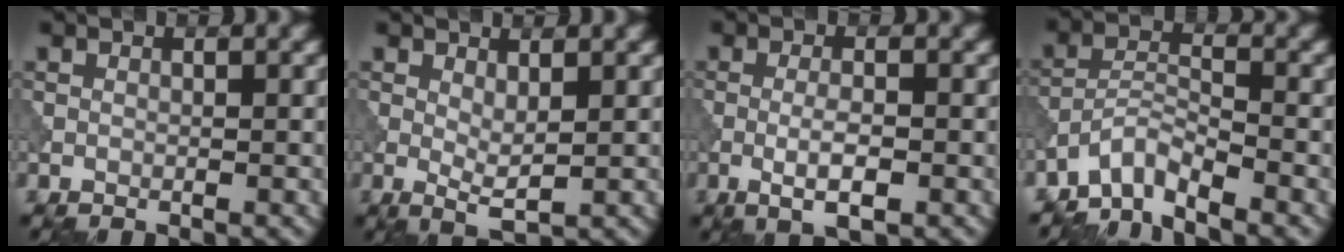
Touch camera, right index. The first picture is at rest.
{"total": 2.0, "force": [0.6, 0.6, 1.9], "torque": [-0.037, -0.006, 0.014]}
{"total": 3.1, "force": [-0.9, 0.7, 2.8], "torque": [-0.053, -0.001, -0.018]}
{"total": 3.5, "force": [-3.2, 0.5, 1.3], "torque": [-0.024, 0.004, -0.074]}